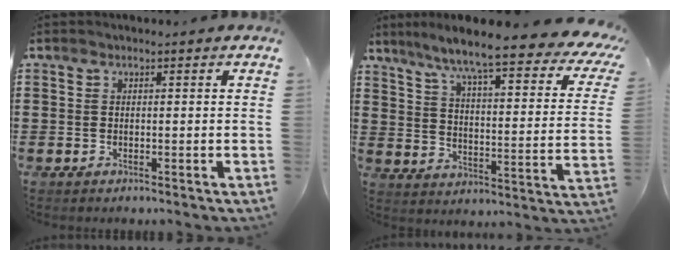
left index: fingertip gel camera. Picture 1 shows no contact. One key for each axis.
{"total": 9.3, "fx": 7.3, "fy": -0.1, "fz": 5.8, "tx": -0.128, "ty": -0.054, "tz": 0.113}